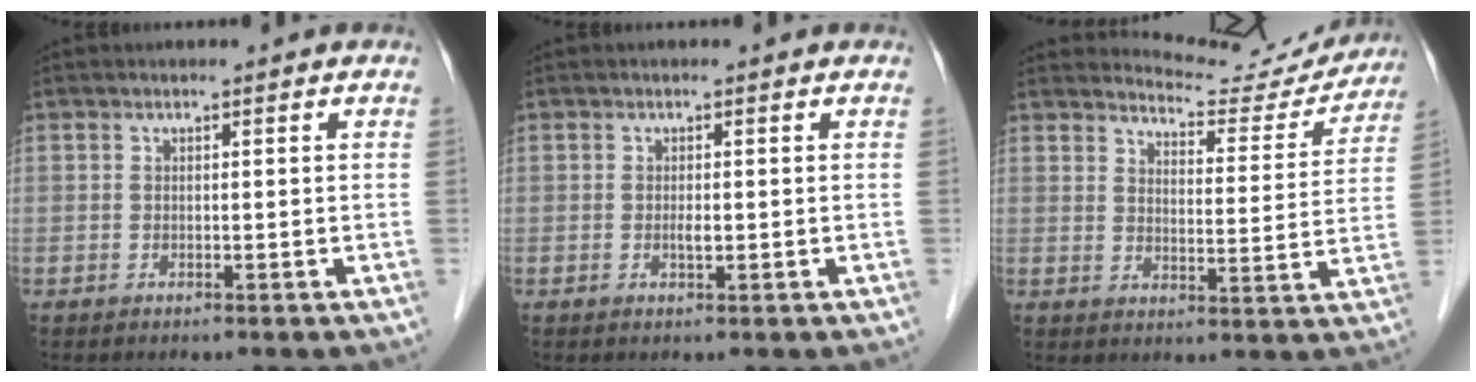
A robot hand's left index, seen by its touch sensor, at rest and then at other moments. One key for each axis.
{"total": 0.9, "fx": -0.1, "fy": 0.2, "fz": 0.9, "tx": -0.017, "ty": -0.003, "tz": -0.002}
{"total": 11.7, "fx": 11.5, "fy": 1.7, "fz": 0.2, "tx": 0.005, "ty": -0.030, "tz": 0.136}